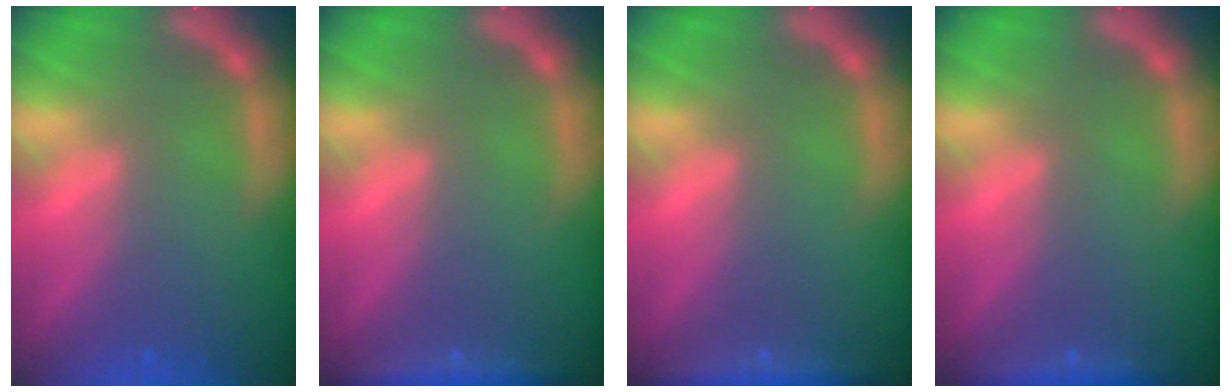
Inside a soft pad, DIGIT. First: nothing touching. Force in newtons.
{"total": 2.9}
{"total": 2.9}
{"total": 1.9}